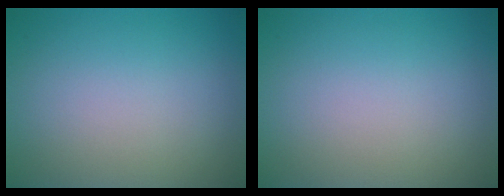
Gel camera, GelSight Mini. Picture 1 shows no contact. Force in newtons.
{"total": 0.0}